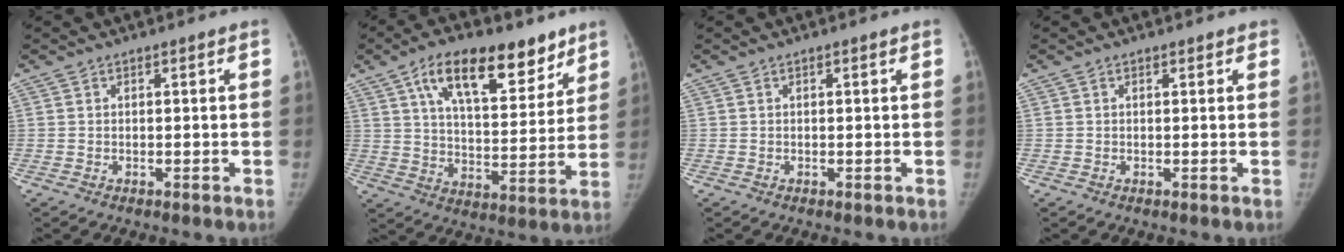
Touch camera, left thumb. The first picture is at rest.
{"total": 19.0, "force": [11.1, 8.9, 12.6], "torque": [-0.149, -0.038, 0.181]}
{"total": 0.0}
{"total": 0.8, "force": [0.5, 0.6, 0.3], "torque": [0.006, -0.001, 0.002]}